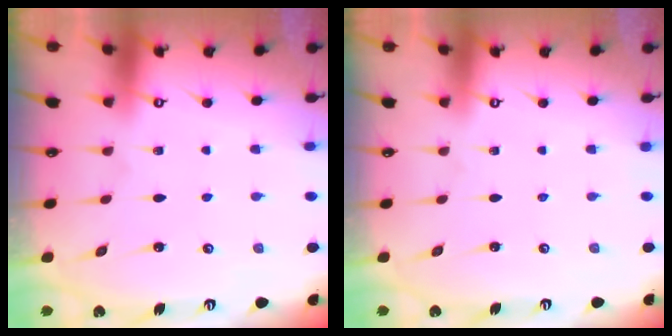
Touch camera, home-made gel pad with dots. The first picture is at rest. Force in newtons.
{"total": 0.0}